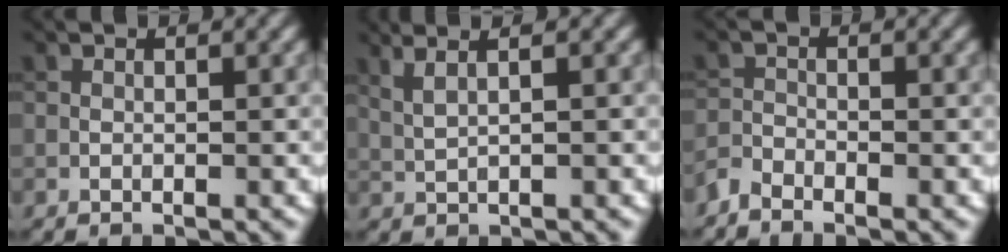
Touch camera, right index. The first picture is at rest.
{"total": 4.3, "force": [2.5, 1.7, 3.0], "torque": [-0.048, 0.023, 0.029]}
{"total": 1.7, "force": [-1.6, 0.4, 0.4], "torque": [-0.008, -0.002, -0.041]}